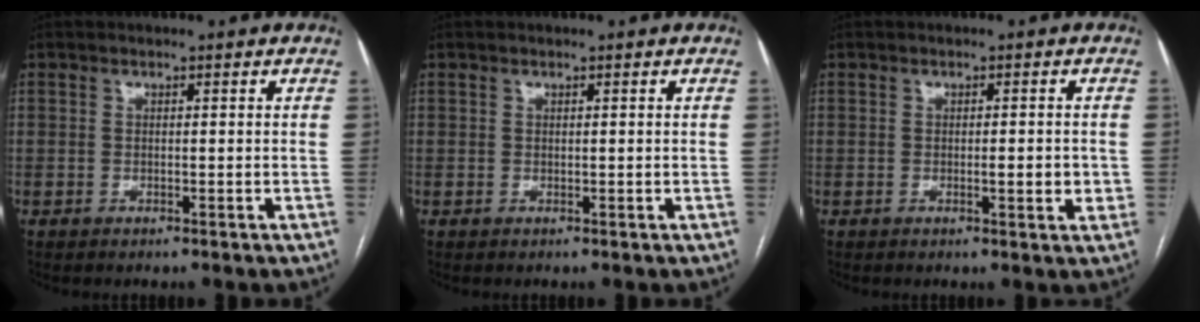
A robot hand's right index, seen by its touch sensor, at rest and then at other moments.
{"total": 0.0}
{"total": 2.8, "force": [-0.4, 0.7, 2.7], "torque": [-0.038, -0.001, -0.005]}